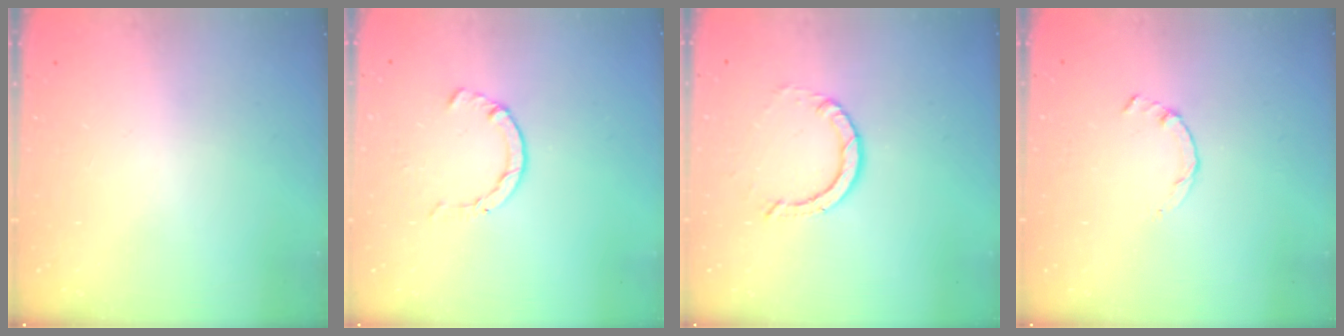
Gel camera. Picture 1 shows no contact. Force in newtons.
{"total": 2.1, "press": 2.1, "slide": 0.5}
{"total": 2.9, "press": 2.9, "slide": 0.2}
{"total": 0.8, "press": 0.7, "slide": 0.2}